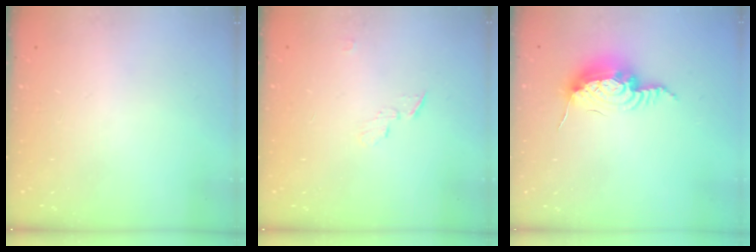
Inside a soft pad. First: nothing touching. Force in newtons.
{"total": 3.9, "press": 3.9, "slide": 0.3}
{"total": 14.2, "press": 14.2, "slide": 0.9}